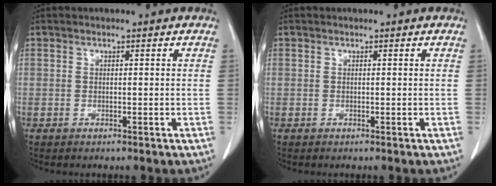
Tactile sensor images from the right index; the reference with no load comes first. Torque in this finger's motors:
{"motor_torque": [0.00, 0.00, 0.00, 0.00]}